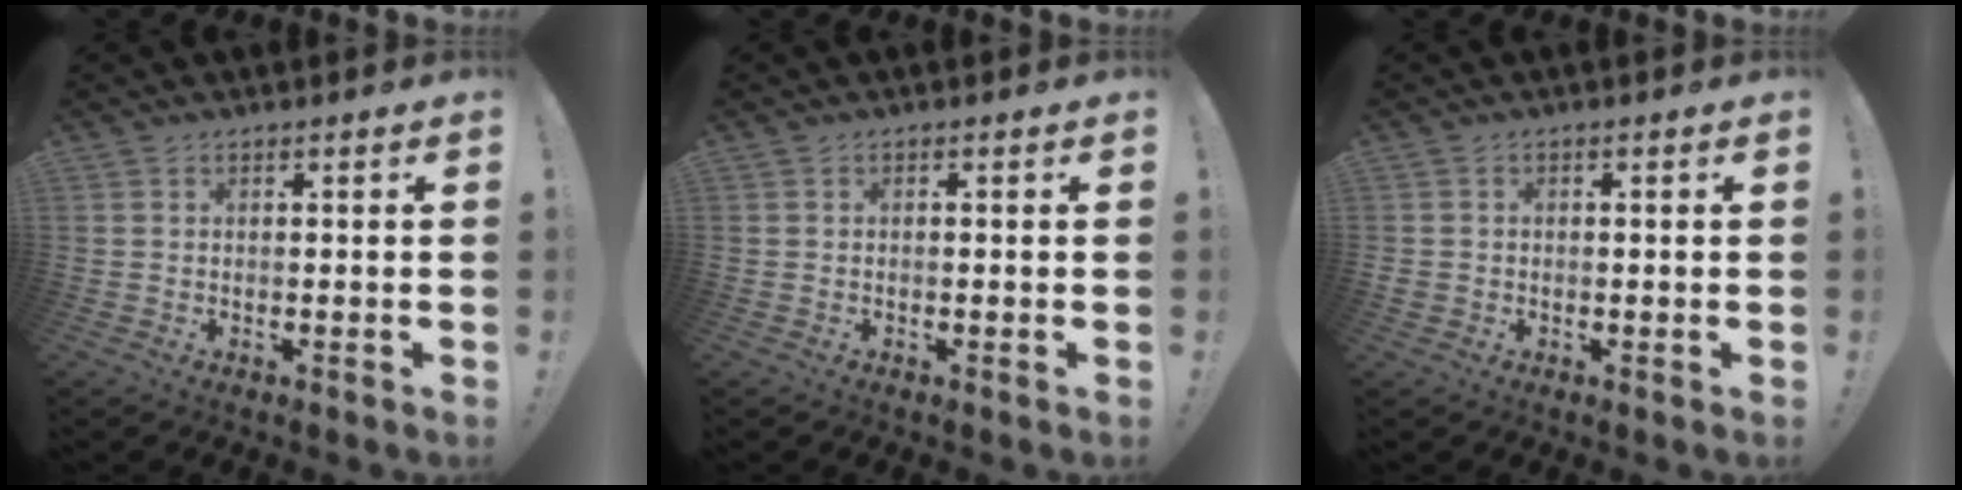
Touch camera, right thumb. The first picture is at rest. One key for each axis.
{"total": 0.0}
{"total": 1.6, "fx": -0.5, "fy": 1.4, "fz": 0.6, "tx": -0.013, "ty": 0.005, "tz": -0.009}